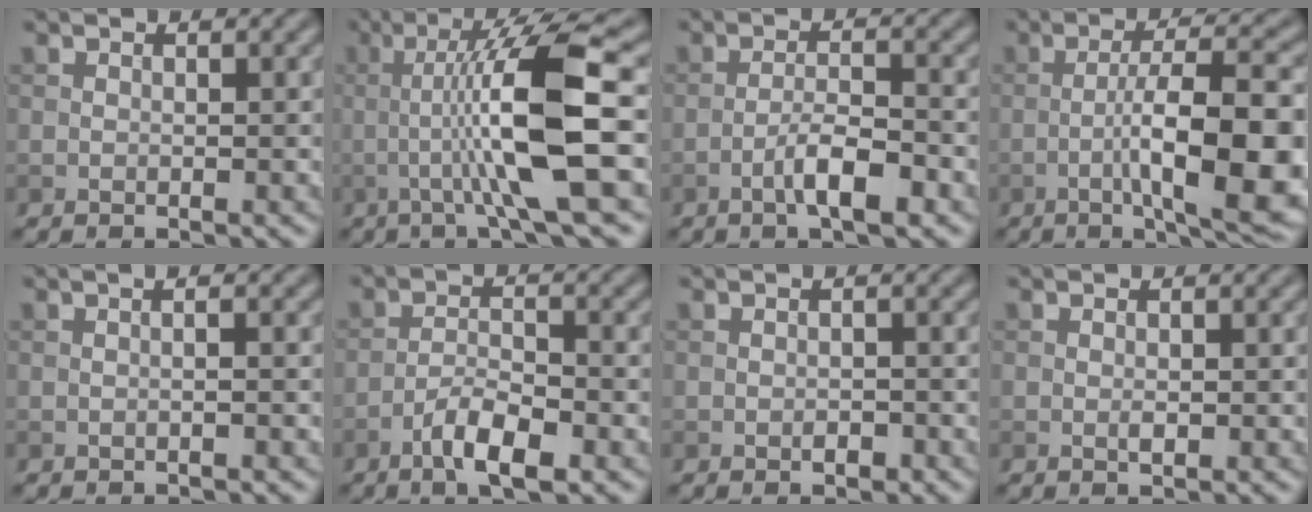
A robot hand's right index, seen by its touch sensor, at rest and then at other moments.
{"total": 9.2, "force": [-1.2, 1.0, 9.1], "torque": [-0.148, 0.010, -0.020]}
{"total": 4.1, "force": [-2.1, 0.9, 3.4], "torque": [-0.062, 0.008, -0.042]}
{"total": 11.4, "force": [-3.1, 2.7, 10.6], "torque": [-0.161, 0.003, -0.044]}
{"total": 2.0, "force": [0.4, 0.9, 1.8], "torque": [-0.002, 0.000, -0.012]}
{"total": 4.6, "force": [-2.7, 1.2, 3.5], "torque": [-0.064, 0.005, -0.051]}
{"total": 1.0, "force": [-0.5, 0.4, 0.7], "torque": [-0.009, 0.001, -0.008]}
{"total": 0.7, "force": [-0.1, 0.3, 0.6], "torque": [-0.013, -0.001, -0.002]}